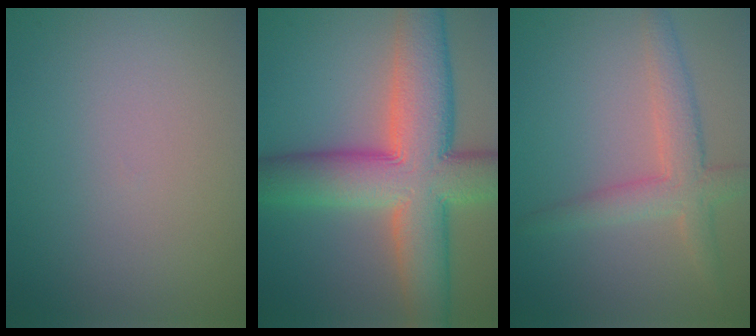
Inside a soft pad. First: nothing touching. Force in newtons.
{"total": 12.0, "press": 12.0, "slide": 0.6}
{"total": 3.5, "press": 3.5, "slide": 0.1}